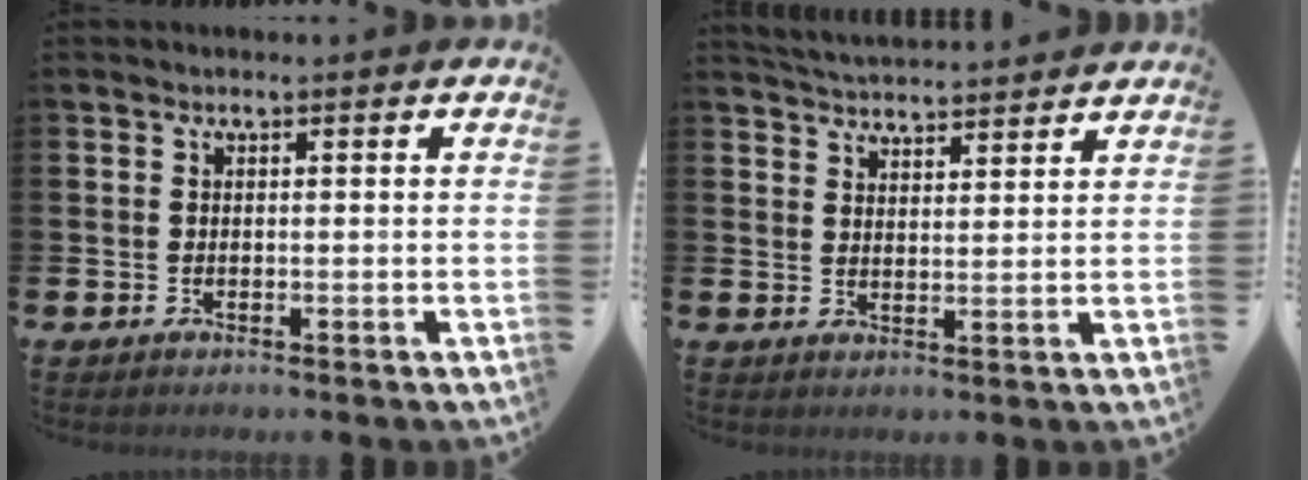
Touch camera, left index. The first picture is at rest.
{"total": 4.5, "force": [4.5, 0.1, 0.1], "torque": [-0.010, -0.028, 0.081]}